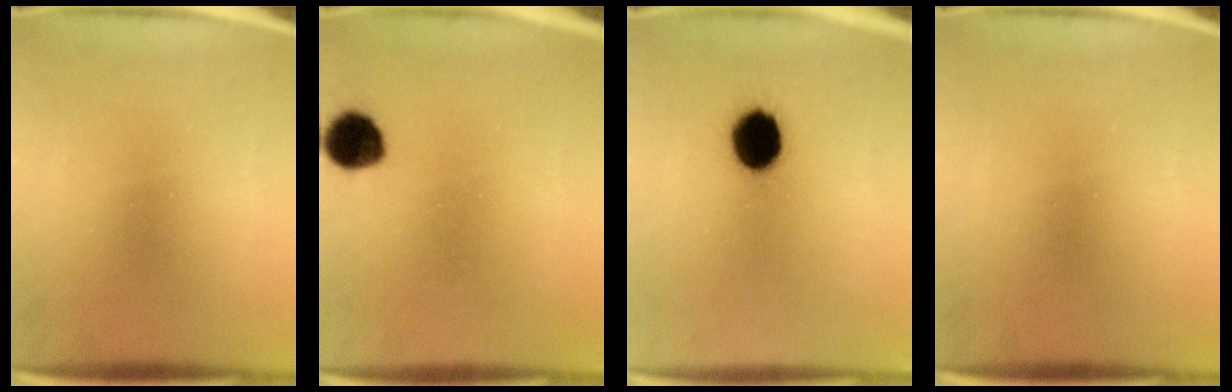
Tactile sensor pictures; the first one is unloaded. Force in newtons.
{"total": 7.5}
{"total": 10.5}
{"total": 0.0}